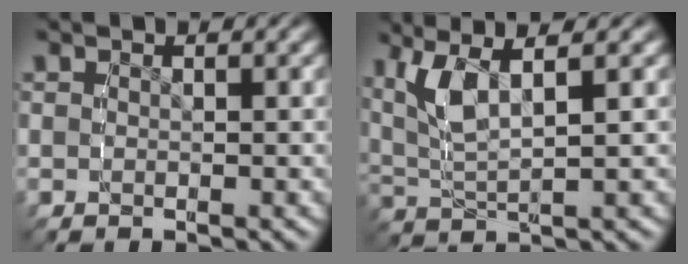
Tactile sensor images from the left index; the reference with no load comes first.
{"total": 5.5, "force": [2.2, 2.8, 4.2], "torque": [-0.111, -0.007, 0.044]}